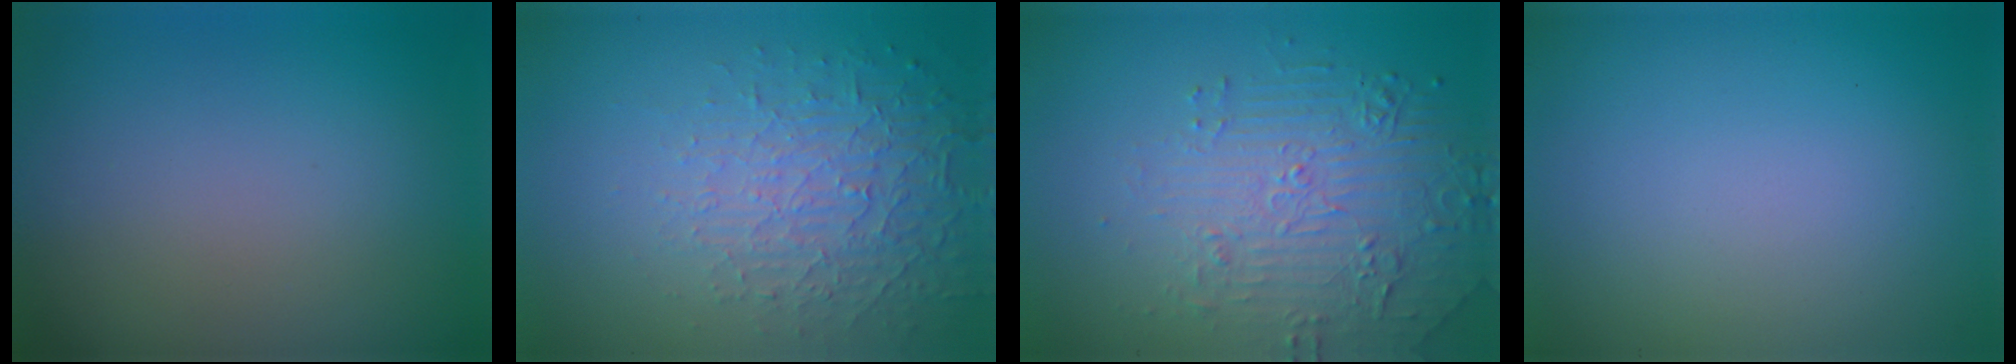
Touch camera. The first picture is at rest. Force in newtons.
{"total": 5.2, "press": 3.2, "slide": 4.1}
{"total": 5.0, "press": 3.9, "slide": 3.1}
{"total": 0.0}